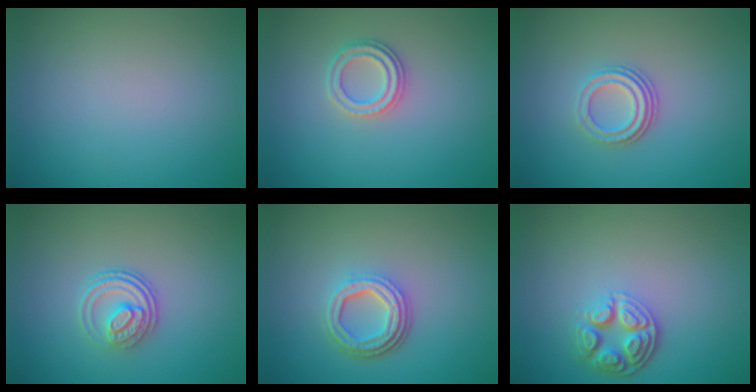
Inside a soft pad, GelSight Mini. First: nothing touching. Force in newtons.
{"total": 2.3, "press": 2.1, "slide": 0.8}
{"total": 3.0, "press": 2.3, "slide": 1.9}
{"total": 3.1, "press": 2.6, "slide": 1.7}
{"total": 4.2, "press": 3.2, "slide": 2.7}
{"total": 3.9, "press": 3.1, "slide": 2.4}